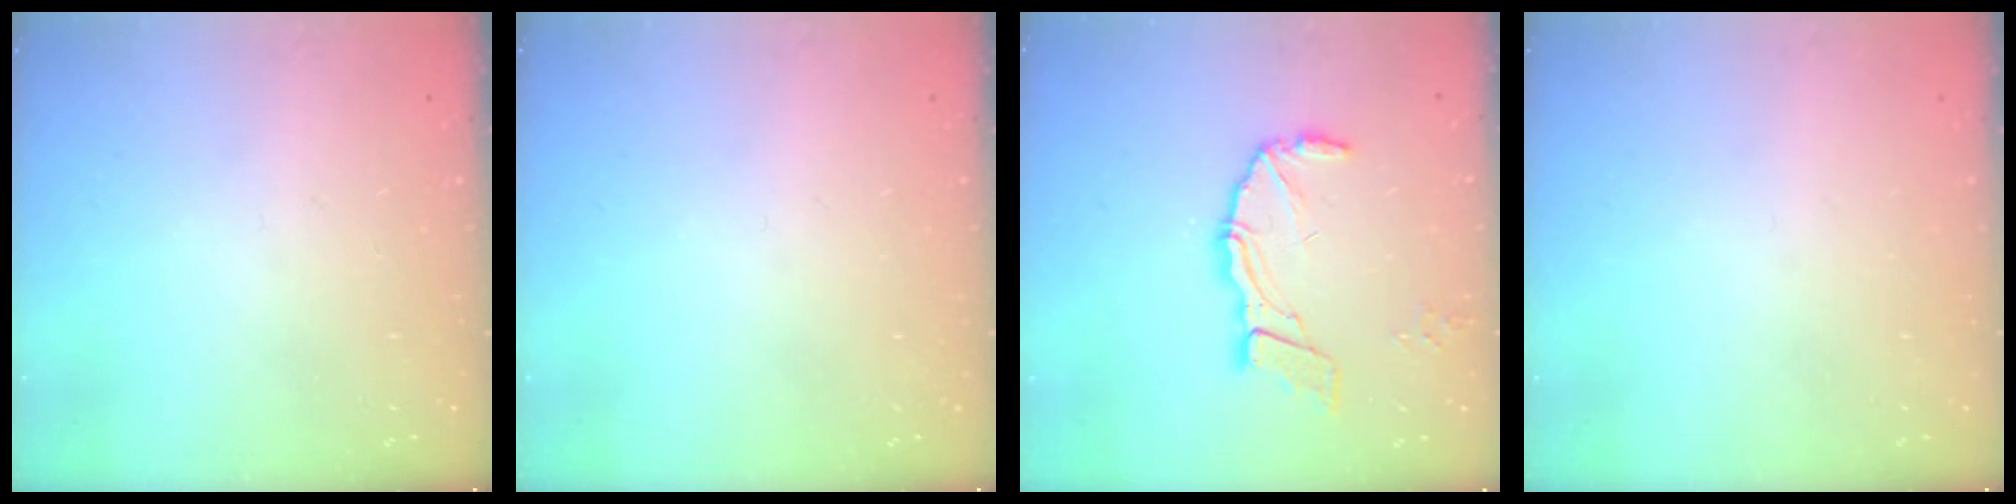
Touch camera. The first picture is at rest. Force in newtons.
{"total": 0.0}
{"total": 11.7, "press": 11.7, "slide": 0.8}
{"total": 0.0}